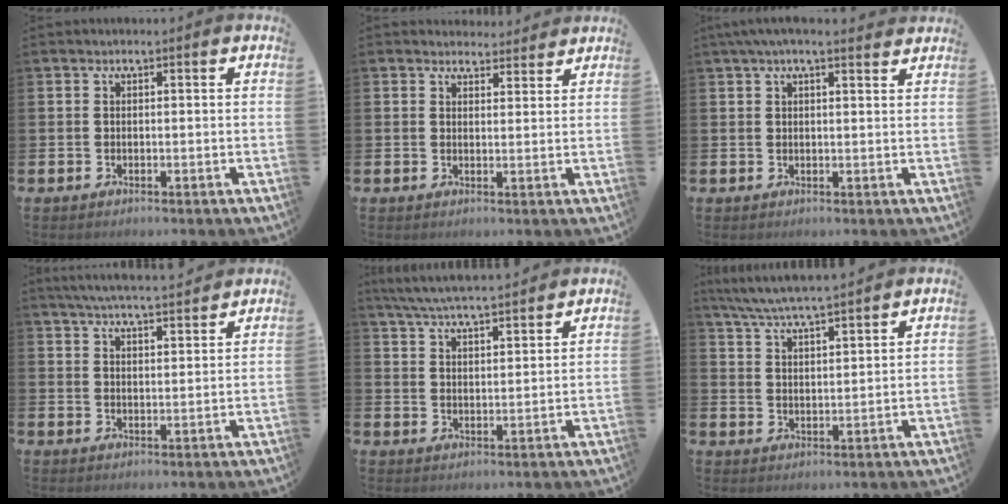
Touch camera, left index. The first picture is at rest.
{"total": 2.9, "force": [2.7, 0.9, -0.1], "torque": [0.007, -0.015, 0.048]}
{"total": 3.1, "force": [2.7, 0.2, 1.5], "torque": [-0.025, -0.006, 0.045]}
{"total": 5.6, "force": [5.5, 0.0, 1.1], "torque": [-0.033, -0.031, 0.096]}
{"total": 6.1, "force": [5.9, 0.1, 1.4], "torque": [-0.049, -0.030, 0.106]}
{"total": 6.2, "force": [6.0, 0.0, 1.6], "torque": [-0.053, -0.031, 0.107]}